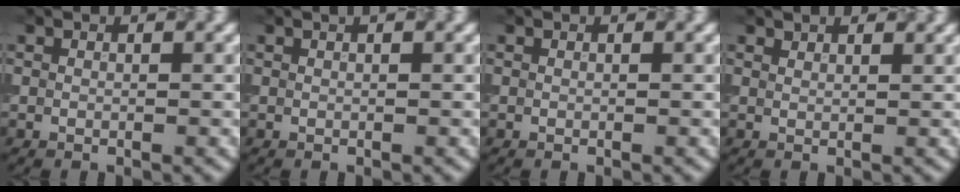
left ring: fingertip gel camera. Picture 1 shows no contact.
{"total": 0.7, "force": [0.4, 0.1, 0.5], "torque": [-0.009, 0.003, 0.005]}
{"total": 0.0}
{"total": 1.8, "force": [1.7, 0.5, 0.6], "torque": [-0.006, -0.001, 0.020]}